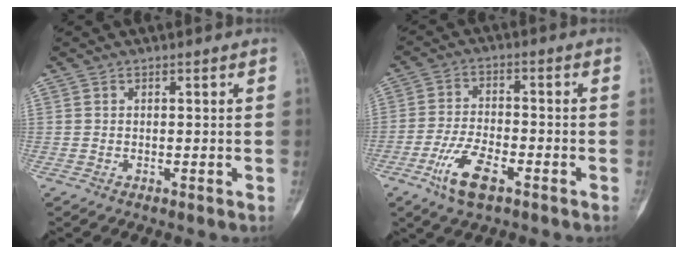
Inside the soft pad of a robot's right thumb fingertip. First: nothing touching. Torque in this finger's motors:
{"motor_torque": [0.10, 0.29, 0.18, -0.01, 0.19]}